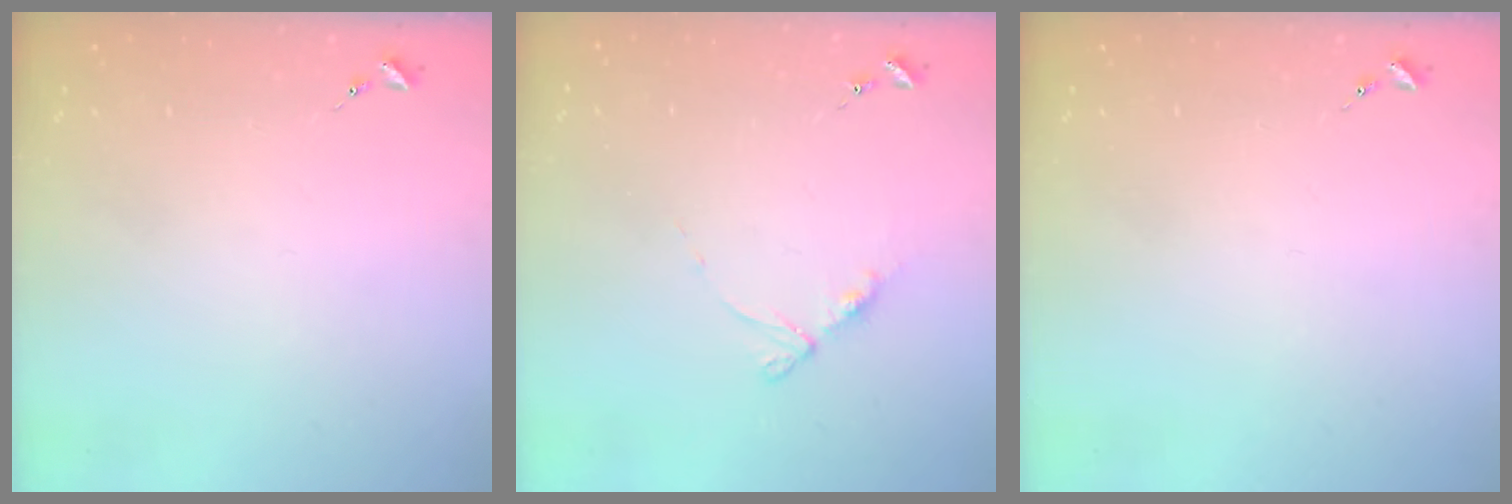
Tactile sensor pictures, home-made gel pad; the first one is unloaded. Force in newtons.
{"total": 6.9, "press": 6.8, "slide": 0.7}
{"total": 0.0}